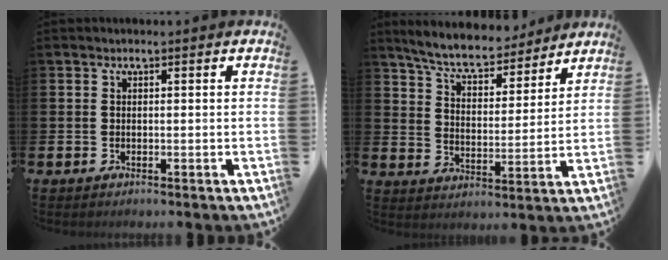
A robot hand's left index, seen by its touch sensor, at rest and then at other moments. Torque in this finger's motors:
{"motor_torque": [0.29, -0.42, 0.70, 0.19]}